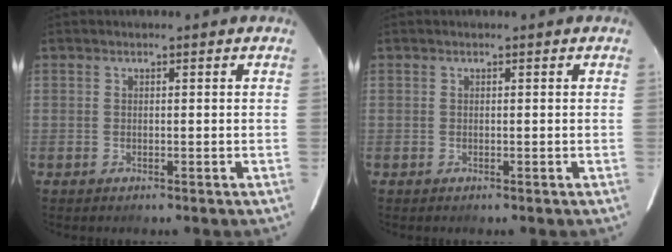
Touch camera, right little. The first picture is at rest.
{"total": 0.0}